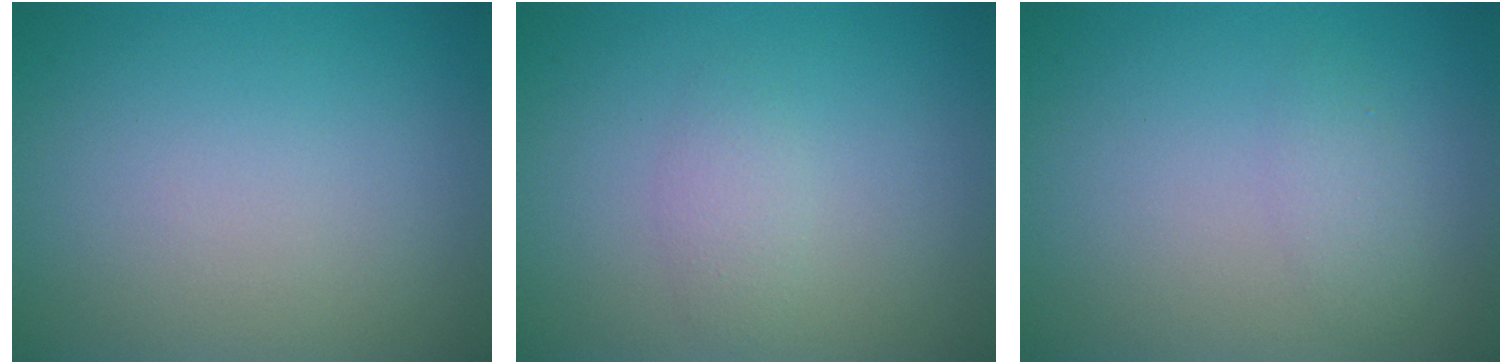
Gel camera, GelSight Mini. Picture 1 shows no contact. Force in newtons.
{"total": 1.4, "press": 1.4, "slide": 0.0}
{"total": 1.3, "press": 1.3, "slide": 0.0}